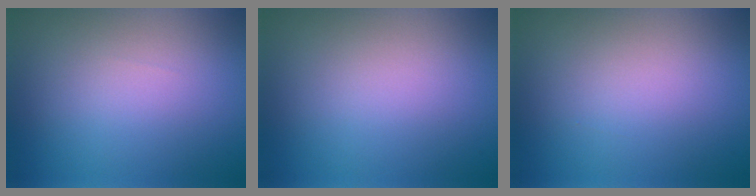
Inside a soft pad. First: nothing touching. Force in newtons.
{"total": 0.0}
{"total": 0.0}